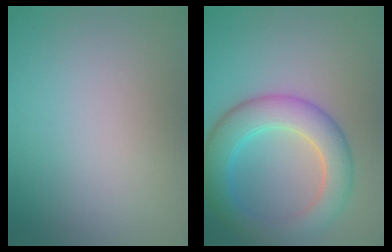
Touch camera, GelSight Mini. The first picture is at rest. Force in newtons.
{"total": 6.3, "press": 6.3, "slide": 0.1}